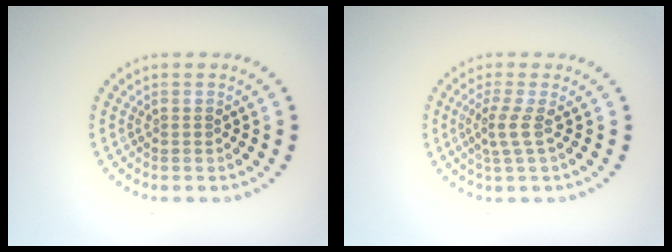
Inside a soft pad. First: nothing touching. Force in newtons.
{"total": 2.0, "press": 1.3, "slide": 1.5}